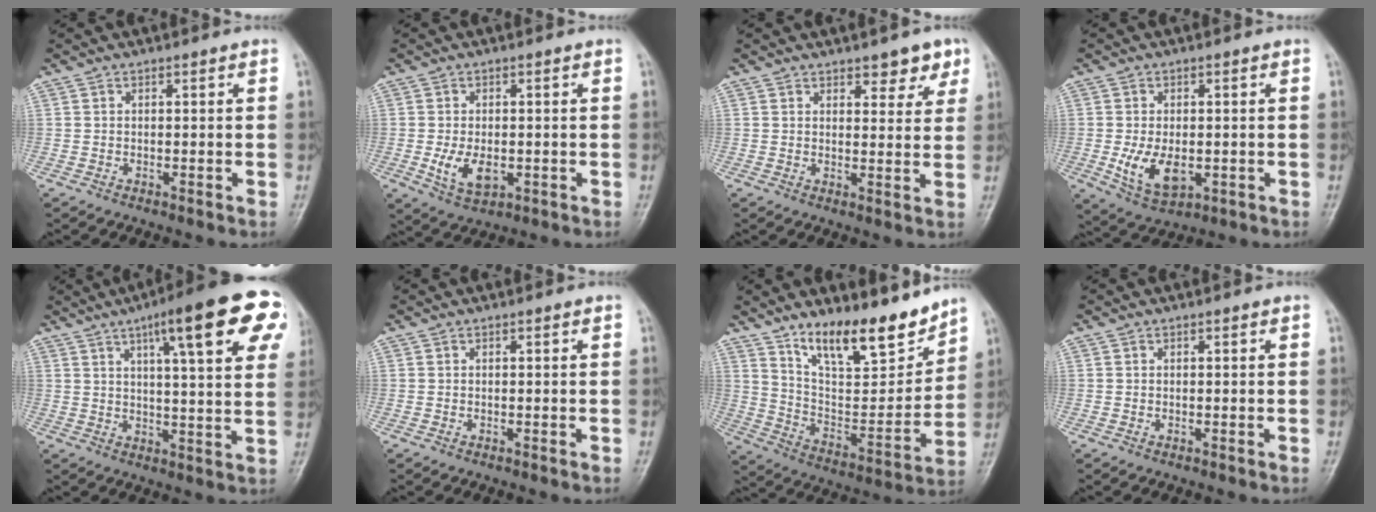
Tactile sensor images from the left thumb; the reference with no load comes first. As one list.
[{"total": 6.2, "force": [-1.2, 3.7, 4.8], "torque": [-0.084, -0.010, -0.015]}, {"total": 5.3, "force": [3.5, 2.7, 2.9], "torque": [-0.006, -0.018, 0.044]}, {"total": 7.9, "force": [-1.4, 4.7, 6.2], "torque": [-0.103, -0.011, -0.013]}, {"total": 19.5, "force": [9.0, 4.1, 16.8], "torque": [-0.210, -0.005, 0.119]}, {"total": 0.0}, {"total": 17.5, "force": [13.3, 5.3, 10.1], "torque": [-0.118, -0.087, 0.234]}, {"total": 0.0}]